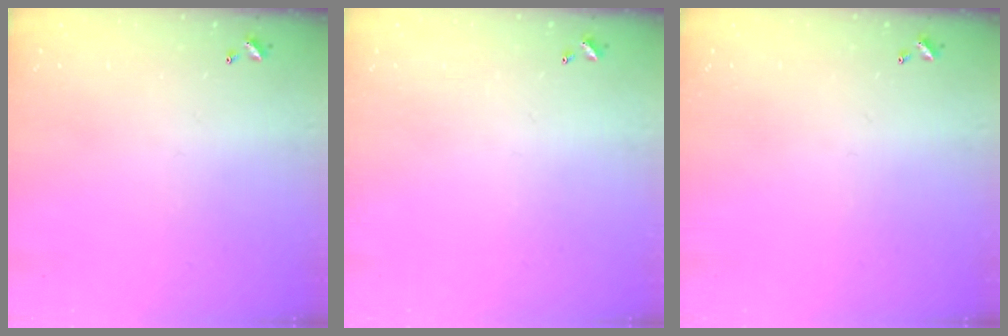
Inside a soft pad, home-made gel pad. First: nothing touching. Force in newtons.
{"total": 0.0}
{"total": 0.0}